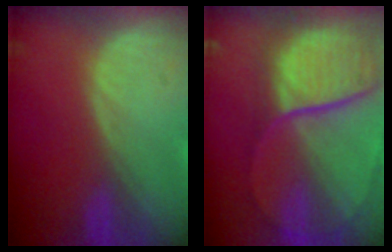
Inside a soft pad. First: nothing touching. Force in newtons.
{"total": 11.4, "press": 9.5, "slide": 6.4}